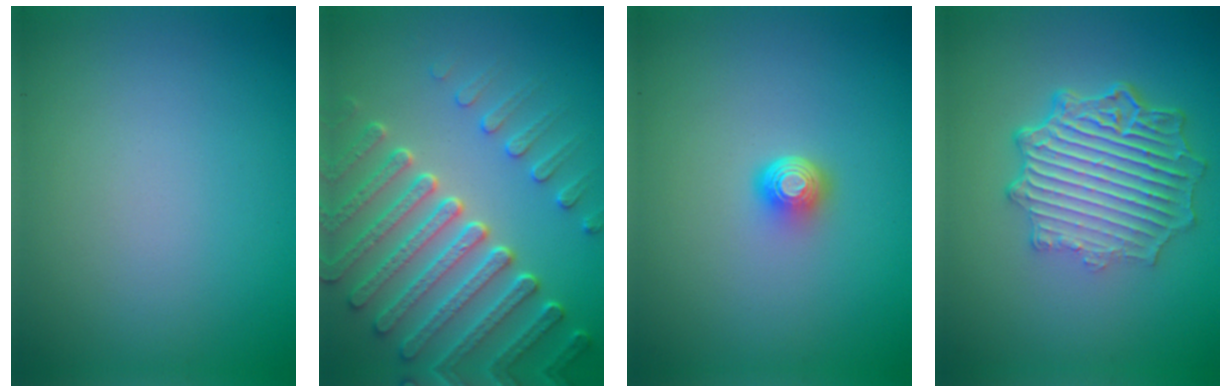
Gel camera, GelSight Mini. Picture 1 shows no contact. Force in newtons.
{"total": 7.3, "press": 5.7, "slide": 4.6}
{"total": 2.0, "press": 1.3, "slide": 1.6}
{"total": 7.4, "press": 5.3, "slide": 5.2}